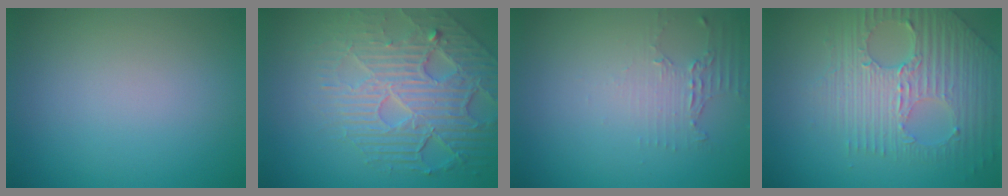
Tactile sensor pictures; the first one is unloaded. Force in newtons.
{"total": 7.8, "press": 5.5, "slide": 5.6}
{"total": 2.0, "press": 1.4, "slide": 1.4}
{"total": 7.6, "press": 5.1, "slide": 5.6}